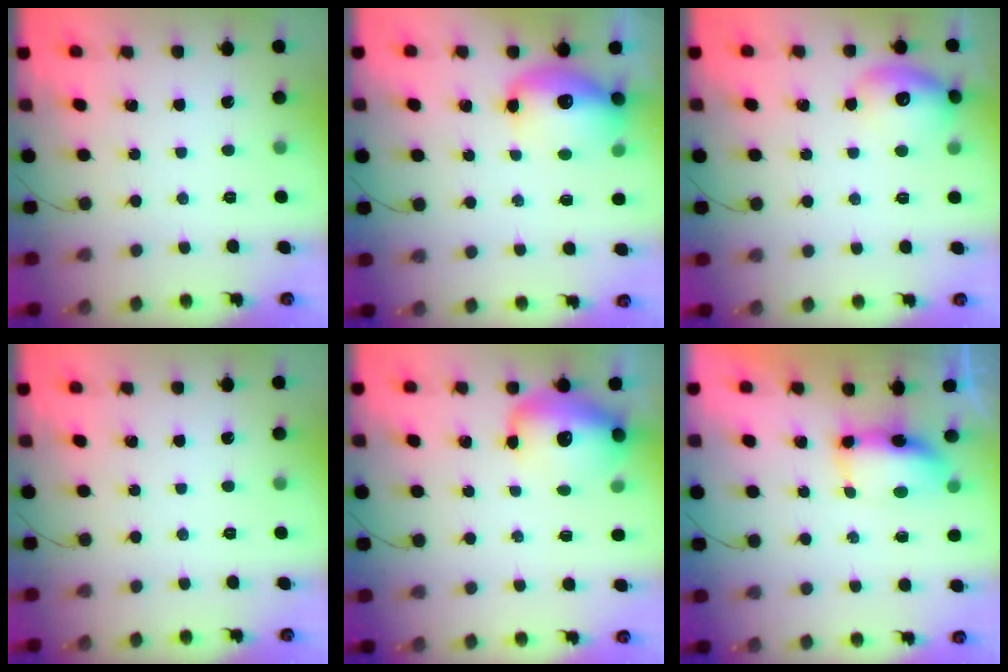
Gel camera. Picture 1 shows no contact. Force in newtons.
{"total": 12.9, "press": 12.6, "slide": 2.6}
{"total": 13.5, "press": 13.4, "slide": 1.1}
{"total": 0.0}
{"total": 14.3, "press": 13.7, "slide": 4.1}
{"total": 7.9, "press": 7.5, "slide": 2.5}